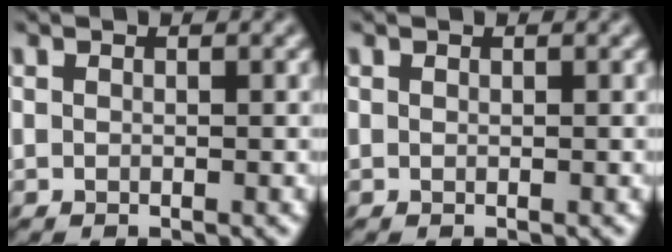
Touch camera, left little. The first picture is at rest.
{"total": 0.0}